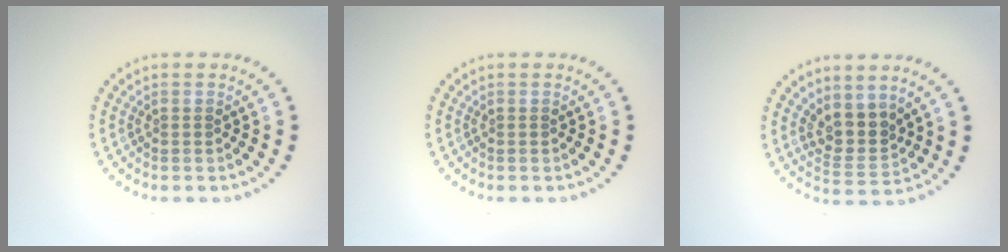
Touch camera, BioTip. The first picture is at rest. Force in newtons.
{"total": 0.0}
{"total": 3.1, "press": 2.4, "slide": 1.9}